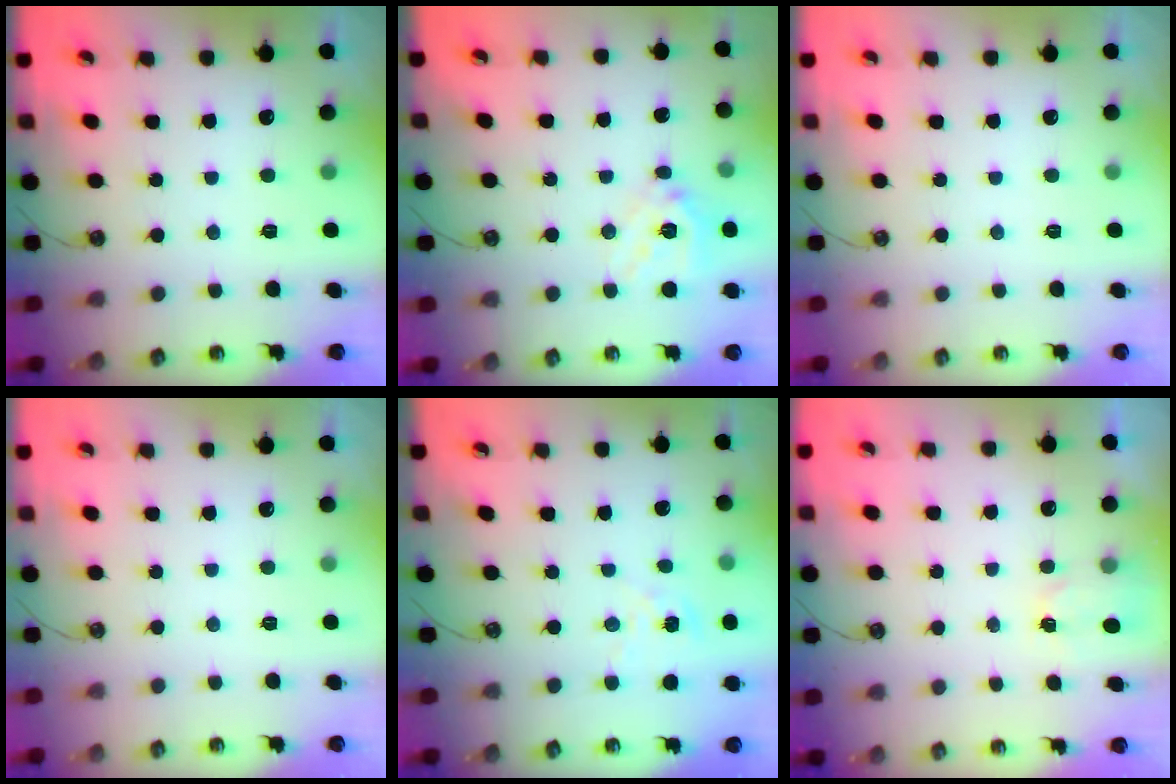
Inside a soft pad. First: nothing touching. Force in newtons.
{"total": 13.7, "press": 13.6, "slide": 2.1}
{"total": 0.0}
{"total": 0.0}
{"total": 2.5, "press": 2.5, "slide": 0.2}
{"total": 2.2, "press": 2.2, "slide": 0.4}